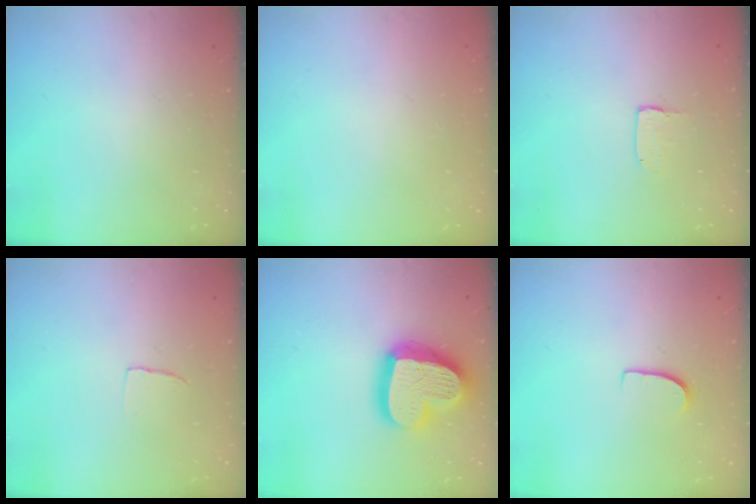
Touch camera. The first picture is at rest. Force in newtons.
{"total": 0.8, "press": 0.4, "slide": 0.7}
{"total": 2.0, "press": 2.0, "slide": 0.0}
{"total": 2.4, "press": 2.4, "slide": 0.1}
{"total": 24.3, "press": 24.2, "slide": 2.4}
{"total": 6.7, "press": 6.7, "slide": 0.3}